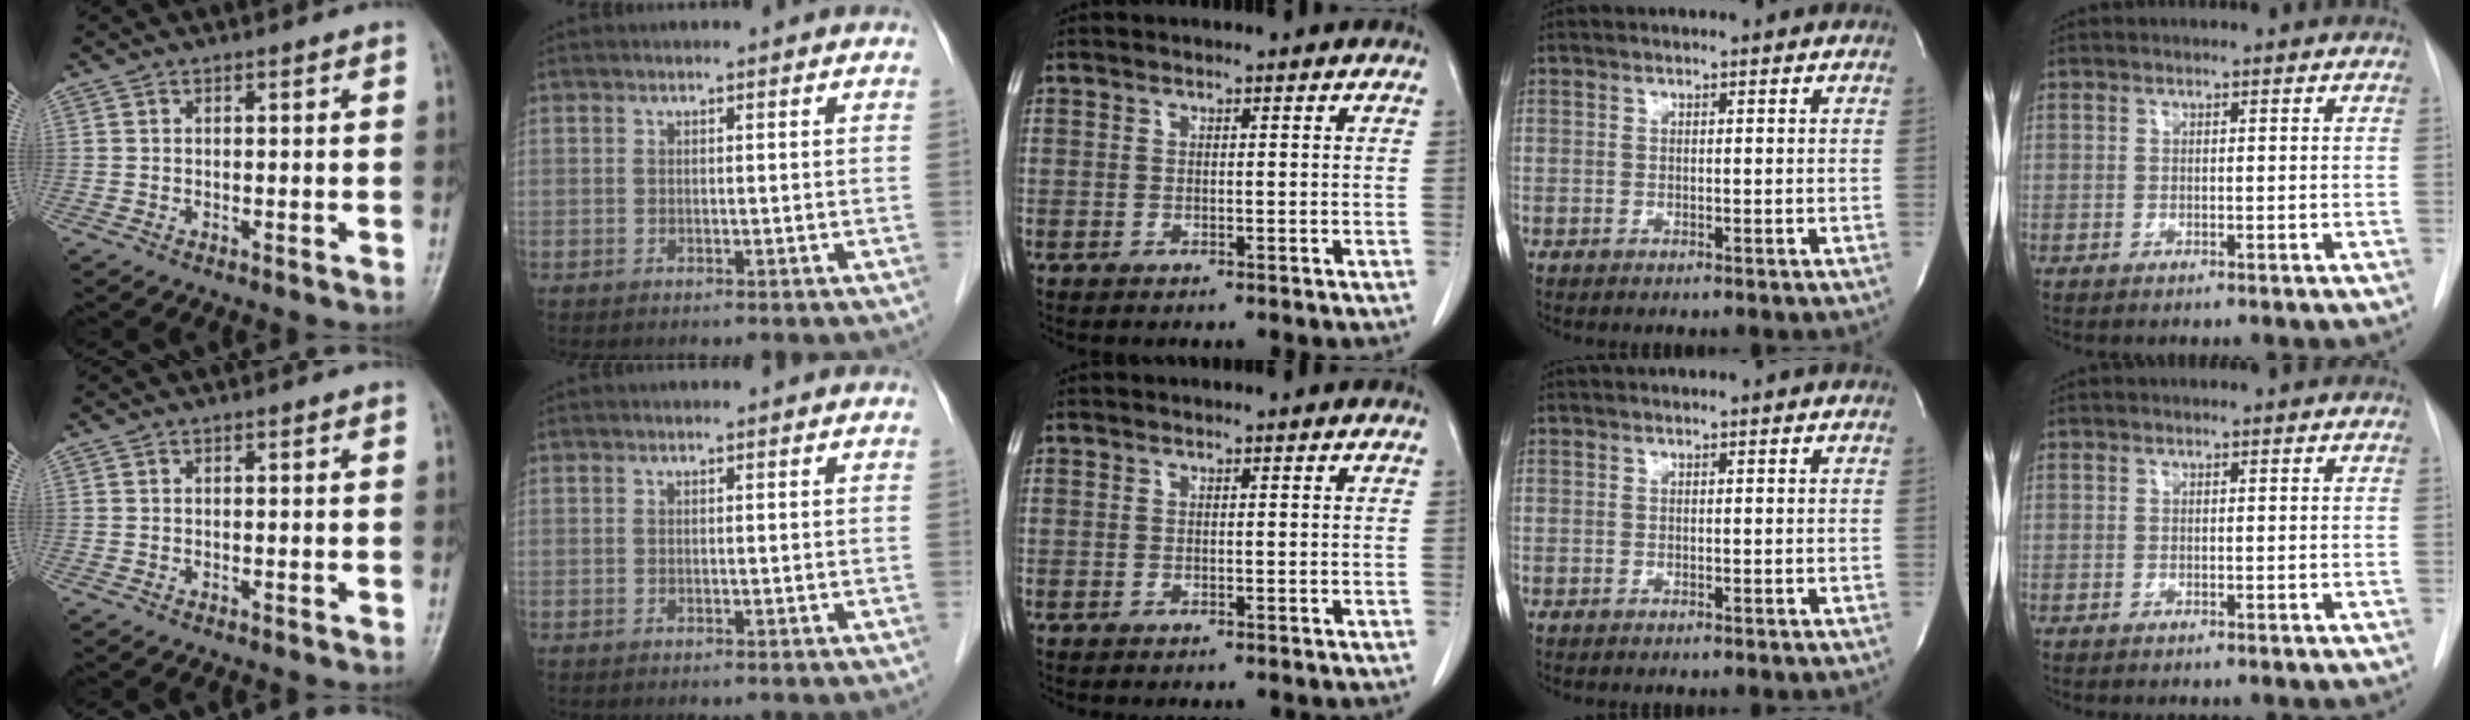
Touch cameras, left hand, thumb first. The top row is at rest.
{}